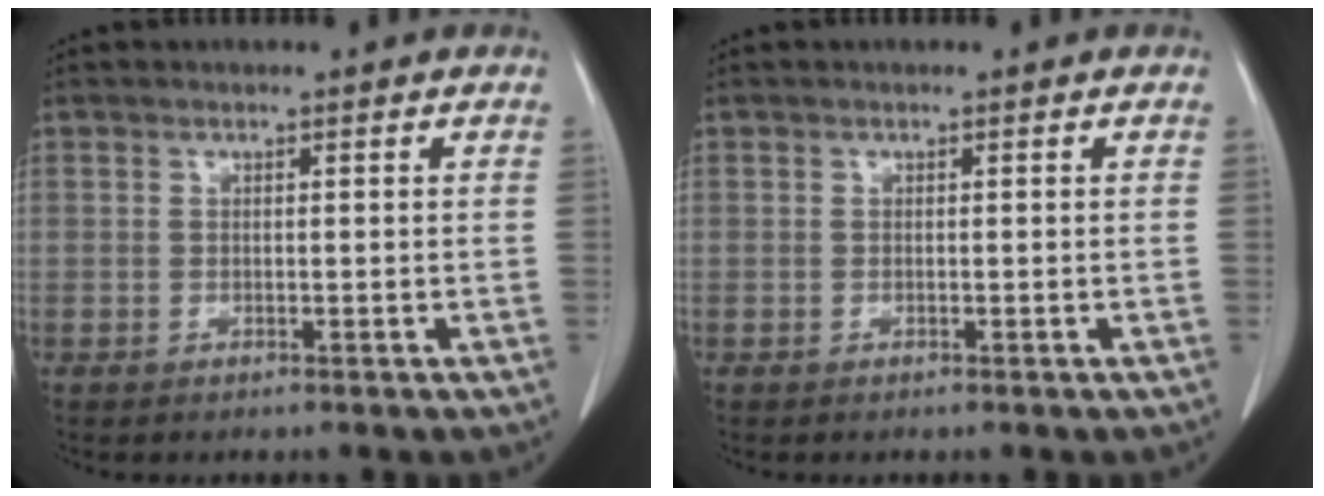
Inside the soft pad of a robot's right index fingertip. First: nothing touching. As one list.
[{"total": 0.0}]